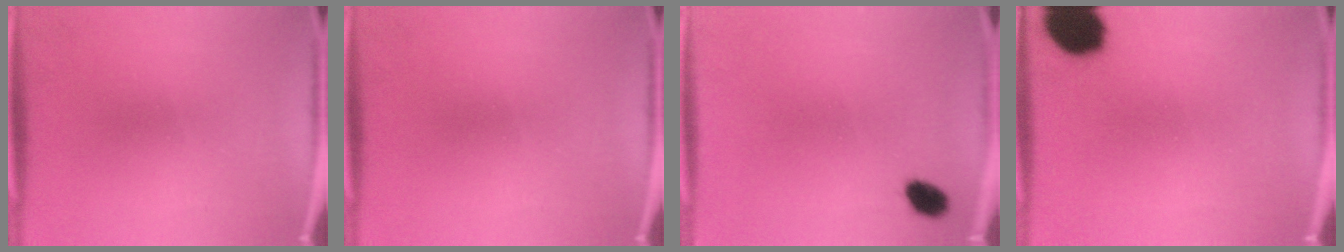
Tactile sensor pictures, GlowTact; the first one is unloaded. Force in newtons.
{"total": 0.0}
{"total": 3.6}
{"total": 12.1}